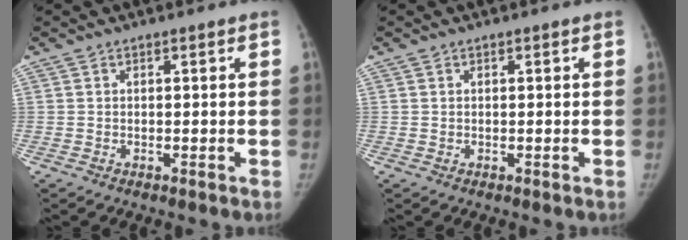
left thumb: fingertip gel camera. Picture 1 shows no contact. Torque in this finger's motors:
{"motor_torque": [-0.24, -0.29, 0.21, -0.11, -0.05]}